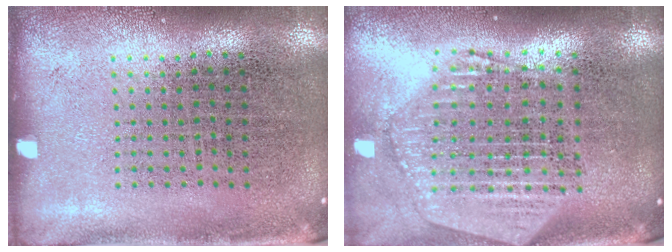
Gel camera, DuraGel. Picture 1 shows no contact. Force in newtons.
{"total": 2.5, "press": 2.1, "slide": 1.3}